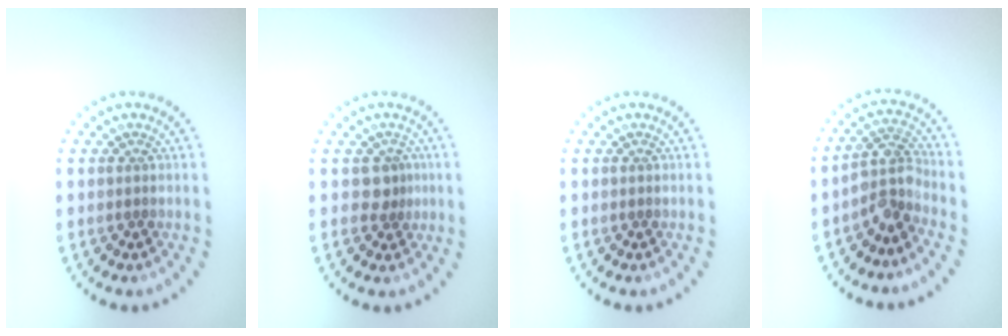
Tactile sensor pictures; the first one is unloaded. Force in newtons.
{"total": 2.0, "press": 1.5, "slide": 1.2}
{"total": 0.0}
{"total": 3.2, "press": 2.4, "slide": 2.0}